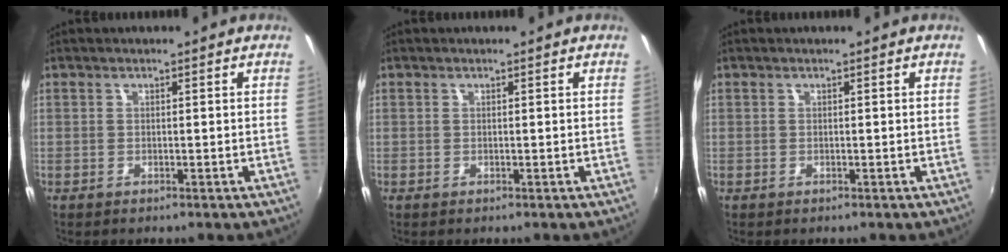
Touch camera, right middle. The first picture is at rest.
{"total": 0.0}
{"total": 0.0}